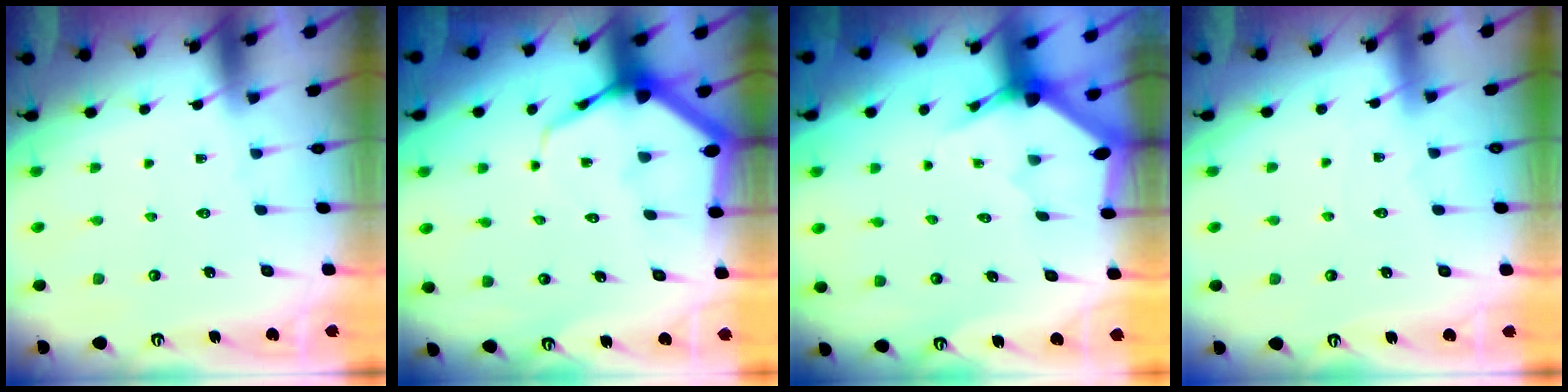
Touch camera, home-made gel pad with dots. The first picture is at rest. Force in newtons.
{"total": 6.8, "press": 6.7, "slide": 0.8}
{"total": 3.1, "press": 3.1, "slide": 0.1}
{"total": 3.1, "press": 3.1, "slide": 0.4}